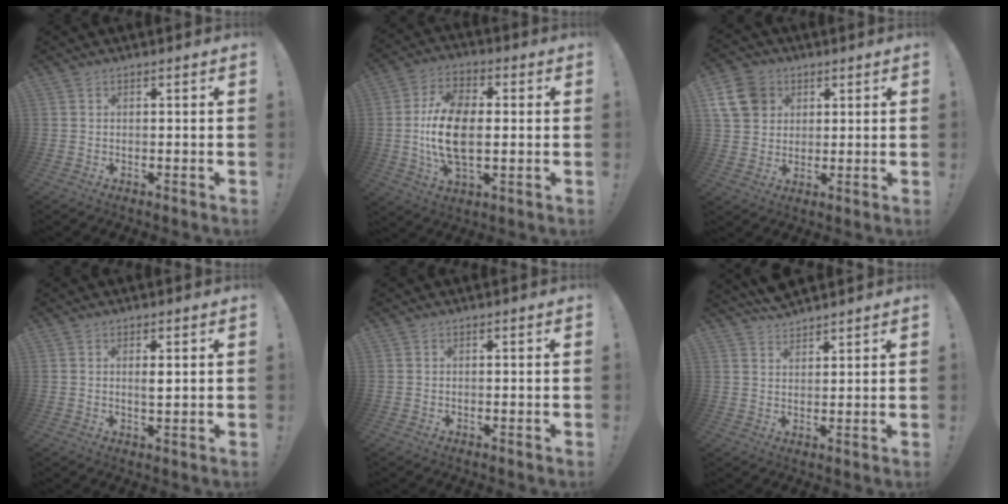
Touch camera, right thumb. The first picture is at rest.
{"total": 15.3, "force": [-0.7, 8.7, 12.5], "torque": [-0.240, 0.005, -0.012]}
{"total": 11.4, "force": [4.4, 9.4, 4.8], "torque": [-0.079, -0.016, 0.094]}
{"total": 2.3, "force": [0.5, 0.6, 2.1], "torque": [-0.030, -0.008, 0.005]}
{"total": 0.0}
{"total": 4.6, "force": [4.3, 1.3, 0.6], "torque": [-0.010, -0.027, 0.082]}